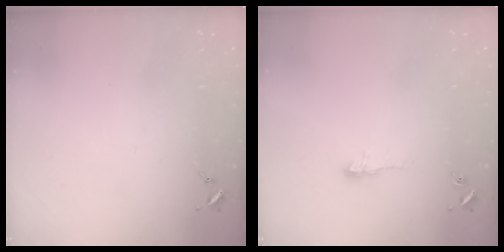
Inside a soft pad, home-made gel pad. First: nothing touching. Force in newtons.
{"total": 5.7, "press": 5.6, "slide": 0.6}